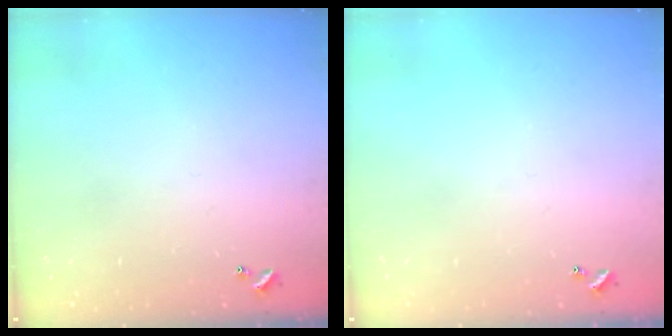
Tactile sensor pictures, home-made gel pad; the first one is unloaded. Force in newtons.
{"total": 0.0}